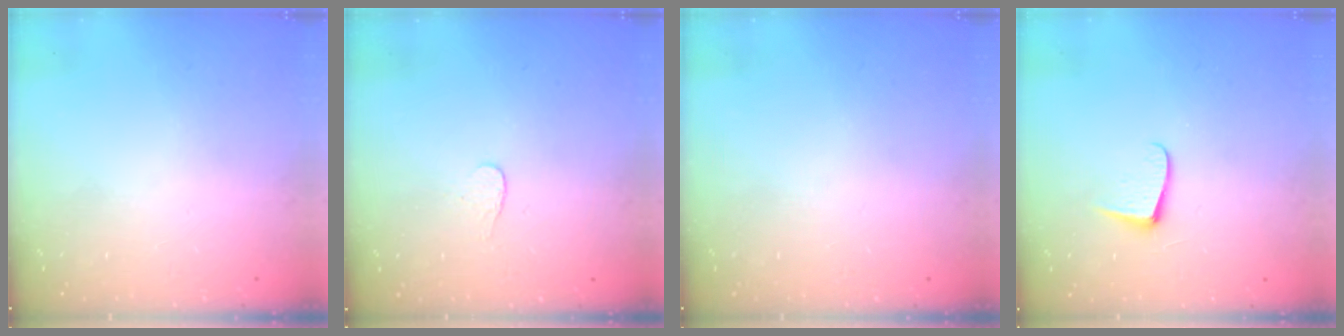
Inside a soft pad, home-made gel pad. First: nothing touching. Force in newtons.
{"total": 2.7, "press": 2.7, "slide": 0.3}
{"total": 0.0}
{"total": 5.9, "press": 5.8, "slide": 0.5}